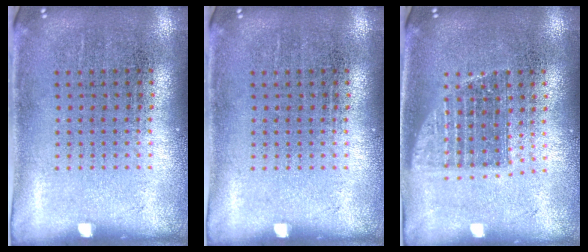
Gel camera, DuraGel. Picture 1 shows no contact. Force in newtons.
{"total": 0.0}
{"total": 1.2, "press": 1.0, "slide": 0.7}